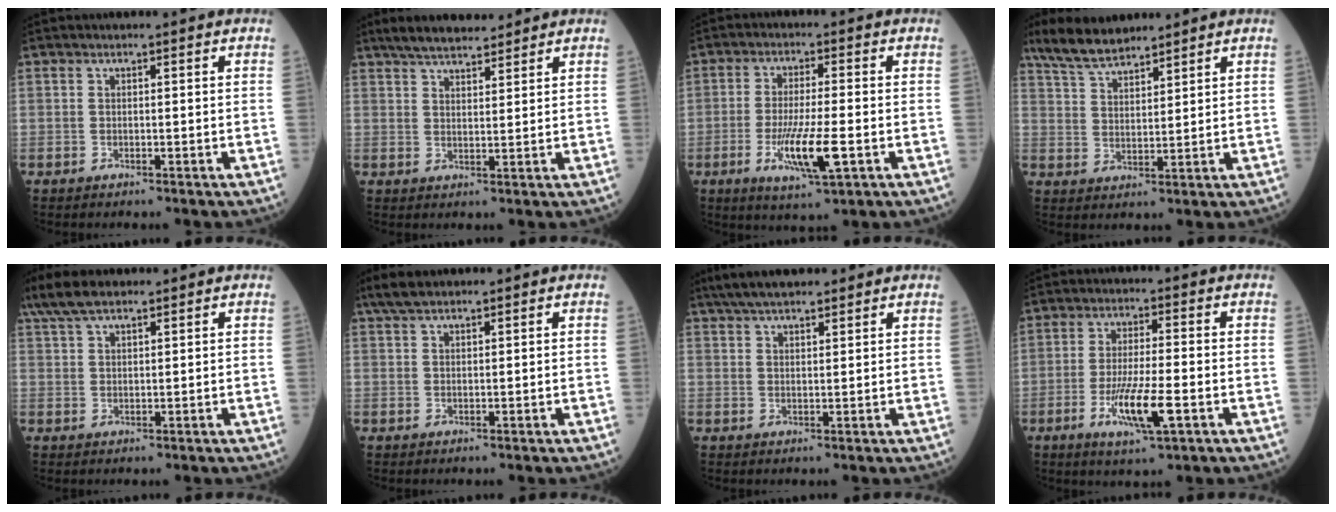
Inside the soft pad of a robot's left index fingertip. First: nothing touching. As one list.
[{"total": 7.5, "force": [6.5, 1.6, 3.2], "torque": [-0.054, 0.021, 0.114]}, {"total": 8.7, "force": [-2.8, 0.9, 8.2], "torque": [-0.157, -0.019, -0.047]}, {"total": 7.7, "force": [6.7, 1.8, 3.3], "torque": [-0.076, 0.012, 0.132]}, {"total": 6.3, "force": [4.9, 1.7, 3.6], "torque": [-0.085, 0.025, 0.098]}, {"total": 3.2, "force": [2.6, 0.9, 1.7], "torque": [-0.040, 0.016, 0.054]}, {"total": 7.9, "force": [6.6, 1.8, 4.1], "torque": [-0.063, 0.032, 0.111]}, {"total": 8.3, "force": [-3.1, 0.8, 7.7], "torque": [-0.148, -0.016, -0.053]}]